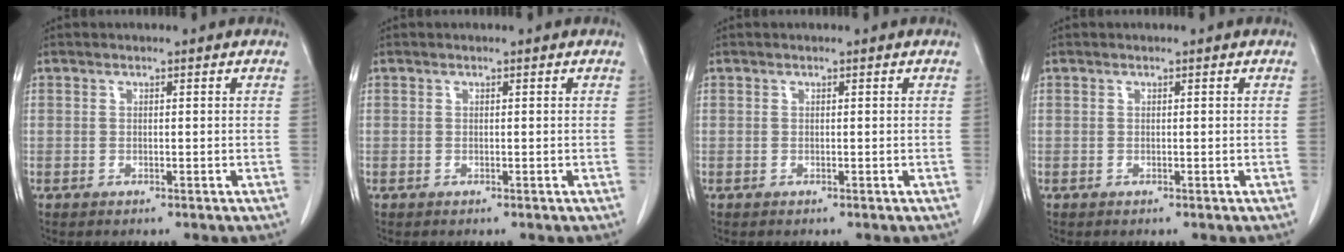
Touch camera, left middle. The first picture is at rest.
{"total": 0.0}
{"total": 0.0}
{"total": 0.0}